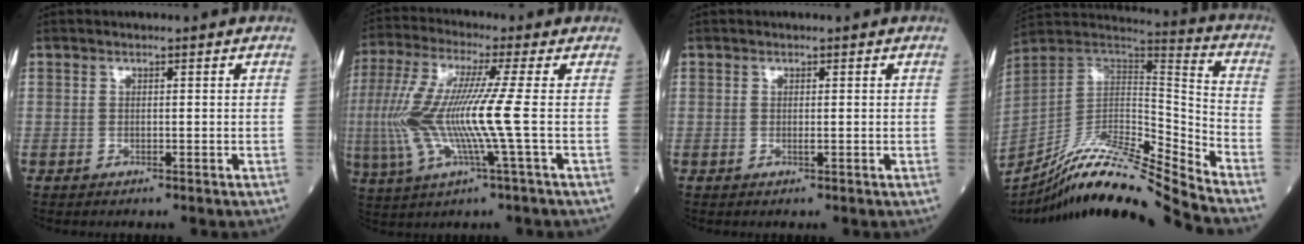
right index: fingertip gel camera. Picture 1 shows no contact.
{"total": 13.3, "force": [-1.1, -0.4, 13.2], "torque": [-0.289, -0.005, -0.031]}
{"total": 0.0}
{"total": 20.4, "force": [-18.5, -1.4, 8.5], "torque": [-0.164, 0.005, -0.326]}